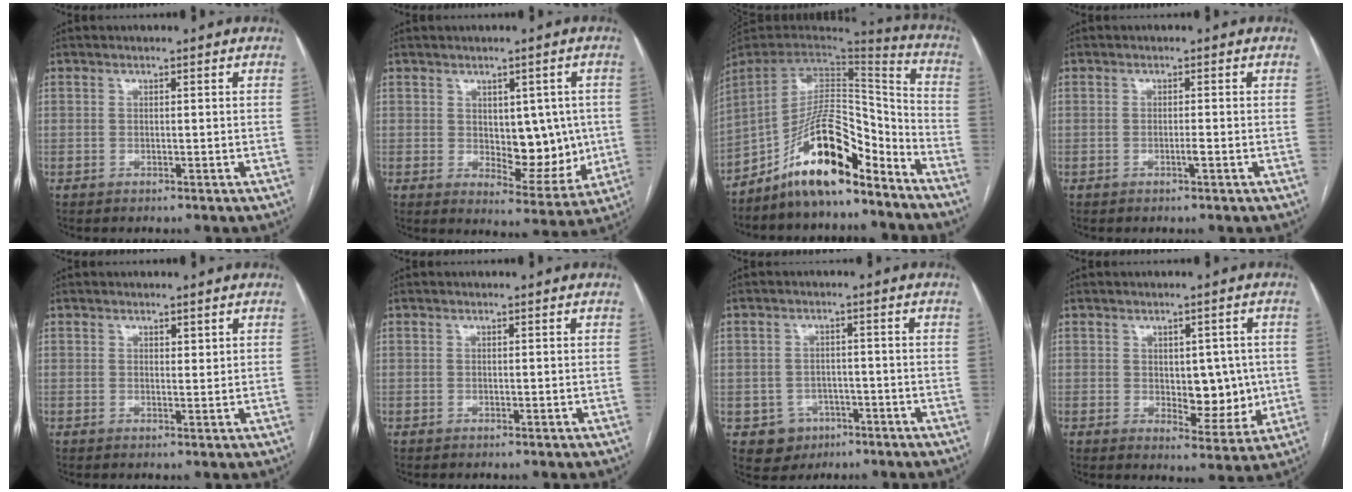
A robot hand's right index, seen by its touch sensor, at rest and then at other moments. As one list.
[{"total": 9.0, "force": [0.3, 4.9, 7.5], "torque": [-0.085, 0.000, 0.022]}, {"total": 15.7, "force": [-11.5, 4.2, 9.7], "torque": [-0.160, 0.032, -0.200]}, {"total": 0.9, "force": [-0.4, -0.1, 0.8], "torque": [-0.020, -0.001, -0.006]}, {"total": 1.0, "force": [0.8, 0.5, 0.5], "torque": [-0.004, -0.004, 0.010]}, {"total": 0.0}, {"total": 4.8, "force": [-2.2, 4.2, 0.6], "torque": [-0.002, 0.012, -0.025]}, {"total": 7.5, "force": [0.1, 4.1, 6.2], "torque": [-0.070, 0.001, 0.014]}]